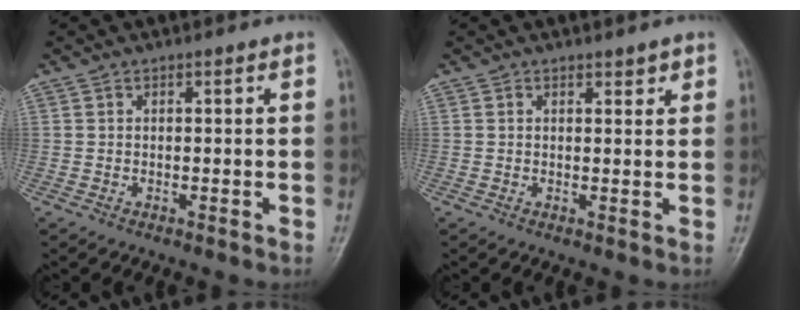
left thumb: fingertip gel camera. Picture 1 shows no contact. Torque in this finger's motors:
{"motor_torque": [0.29, -0.24, -0.10, -0.02, 0.04]}